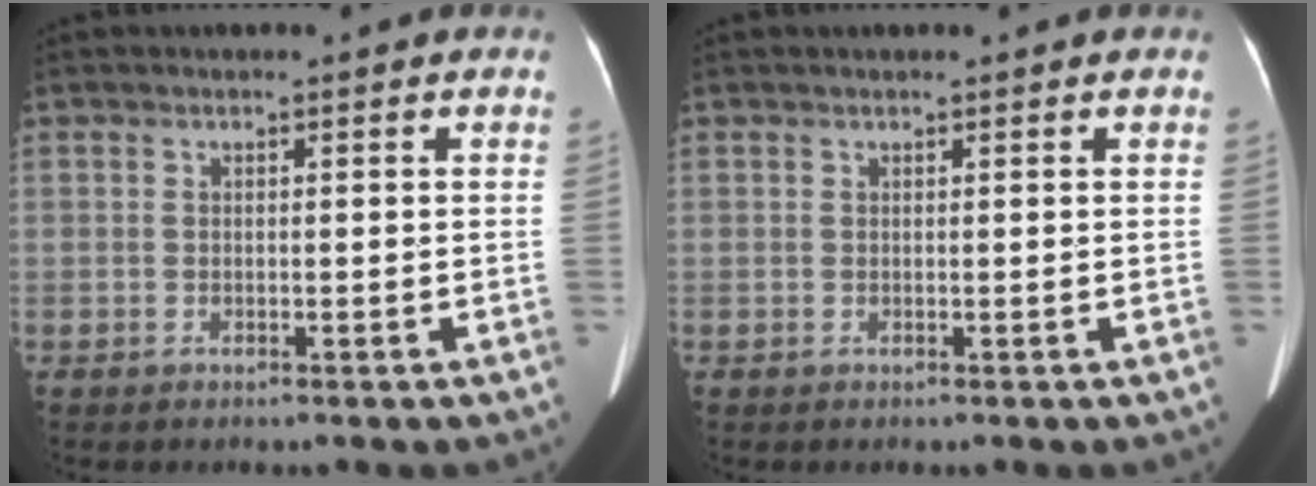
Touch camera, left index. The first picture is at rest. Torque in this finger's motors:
{"motor_torque": [0.18, 0.16, 0.00, 0.01]}